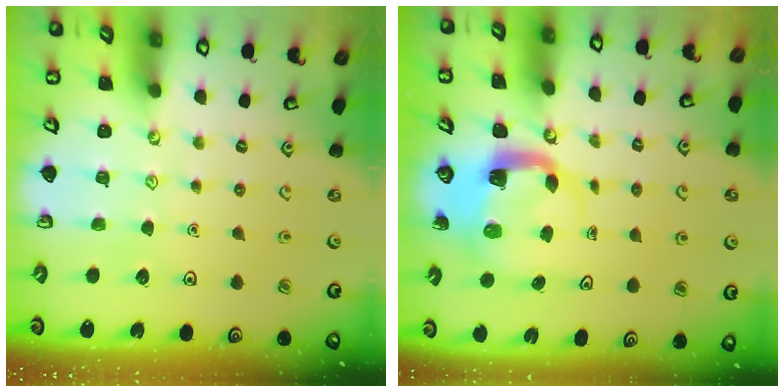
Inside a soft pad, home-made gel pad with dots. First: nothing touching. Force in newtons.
{"total": 4.0, "press": 4.0, "slide": 0.4}